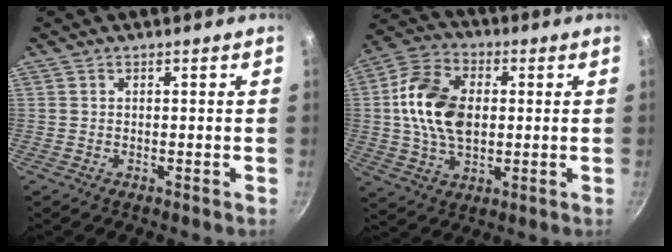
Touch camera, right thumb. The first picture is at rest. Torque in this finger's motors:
{"motor_torque": [1.38, 1.60, 1.52, -0.05, 0.53]}